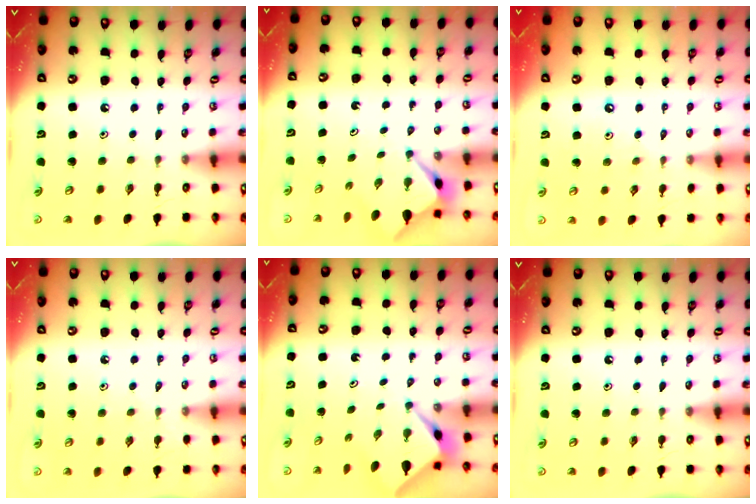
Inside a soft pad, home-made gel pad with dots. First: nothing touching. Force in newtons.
{"total": 2.9, "press": 2.9, "slide": 0.2}
{"total": 1.1, "press": 1.1, "slide": 0.3}
{"total": 1.8, "press": 1.7, "slide": 0.4}
{"total": 2.6, "press": 2.6, "slide": 0.1}
{"total": 0.0}